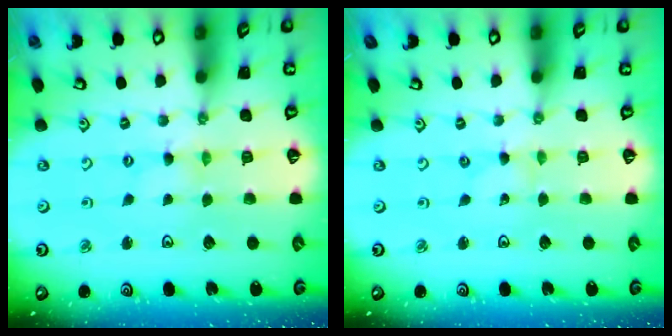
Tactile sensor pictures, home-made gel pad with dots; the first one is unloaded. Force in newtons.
{"total": 0.0}